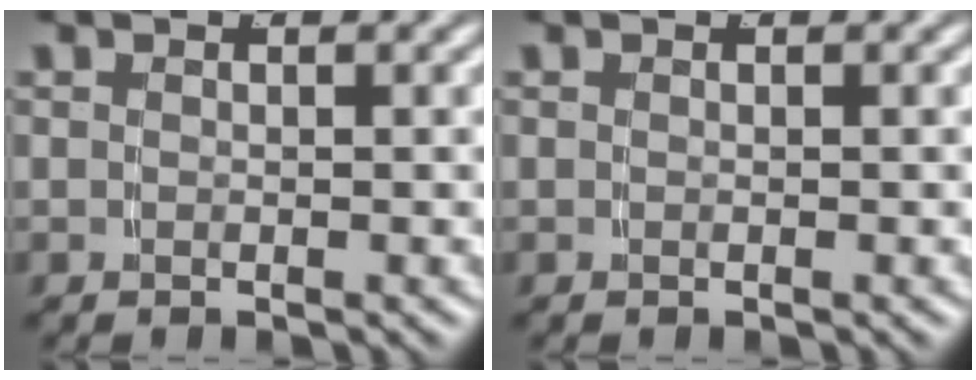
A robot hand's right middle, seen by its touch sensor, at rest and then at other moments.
{"total": 0.0}